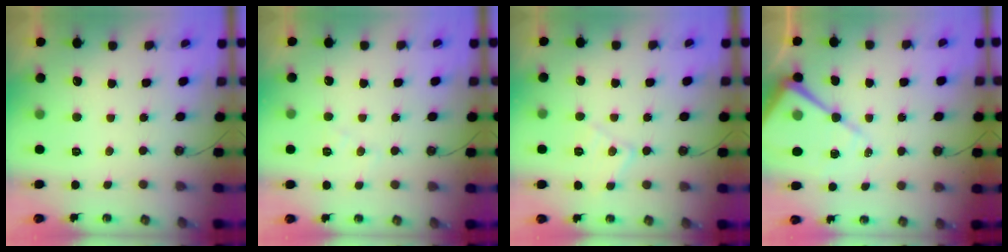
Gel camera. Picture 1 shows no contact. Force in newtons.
{"total": 7.7, "press": 7.6, "slide": 0.7}
{"total": 8.7, "press": 8.7, "slide": 0.6}
{"total": 13.0, "press": 13.0, "slide": 1.1}